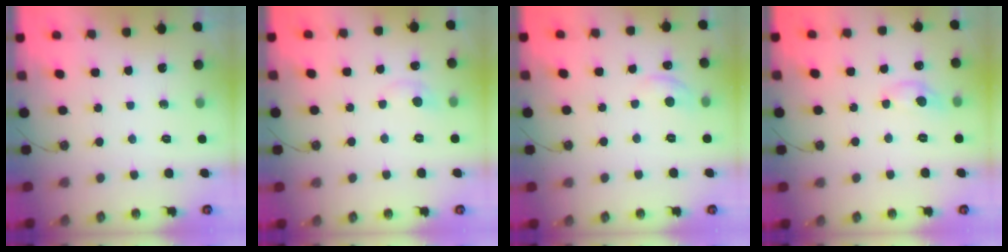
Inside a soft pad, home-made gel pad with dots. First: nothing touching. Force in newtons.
{"total": 0.9, "press": 0.4, "slide": 0.8}
{"total": 1.8, "press": 1.7, "slide": 0.7}
{"total": 0.0}